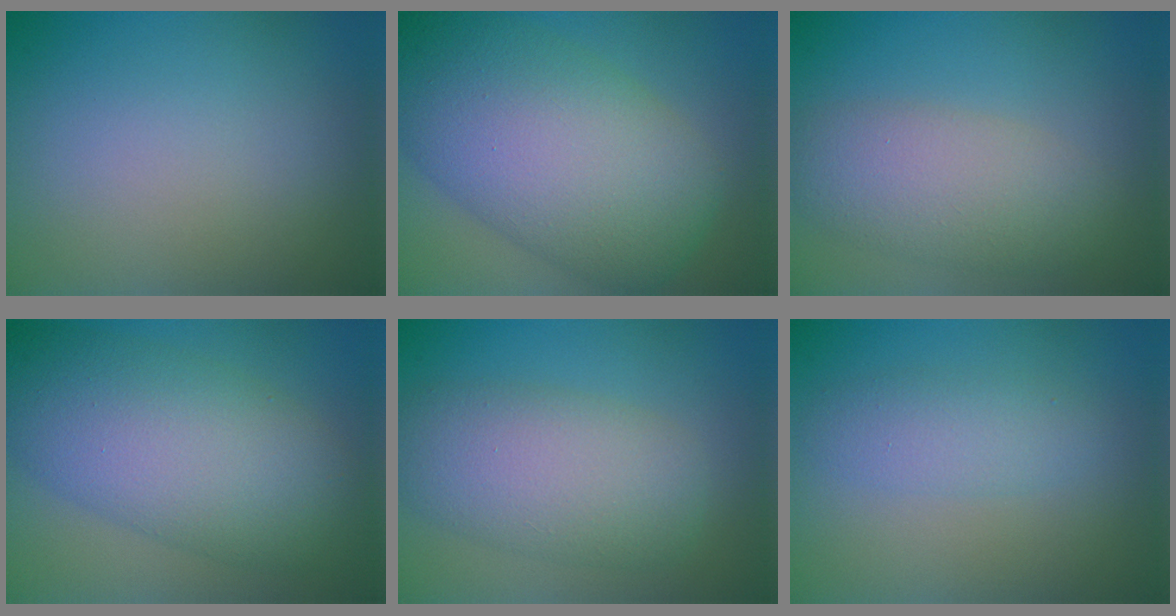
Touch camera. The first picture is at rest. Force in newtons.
{"total": 12.8, "press": 12.8, "slide": 0.3}
{"total": 5.1, "press": 5.1, "slide": 0.3}
{"total": 9.9, "press": 9.9, "slide": 0.2}
{"total": 6.4, "press": 6.4, "slide": 0.2}
{"total": 2.3, "press": 2.3, "slide": 0.1}